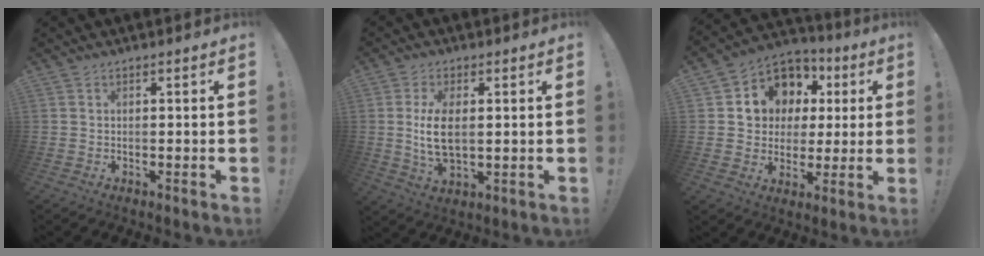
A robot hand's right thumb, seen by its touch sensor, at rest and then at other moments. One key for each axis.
{"total": 8.9, "fx": 0.6, "fy": 4.4, "fz": 7.7, "tx": -0.154, "ty": -0.014, "tz": 0.007}
{"total": 12.1, "fx": 4.2, "fy": 10.5, "fz": 4.3, "tx": -0.060, "ty": -0.028, "tz": 0.093}